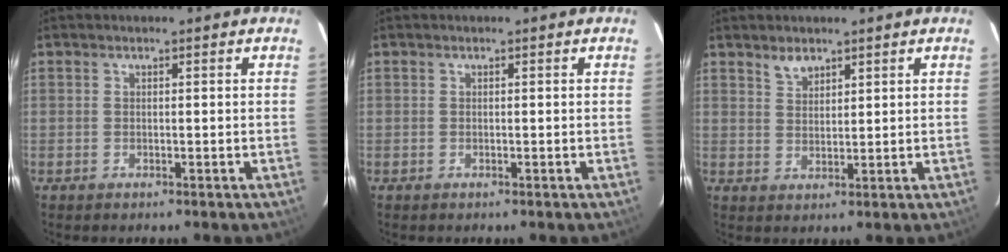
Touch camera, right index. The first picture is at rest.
{"total": 0.0}
{"total": 2.9, "force": [2.4, 1.4, 1.1], "torque": [-0.017, 0.003, 0.044]}